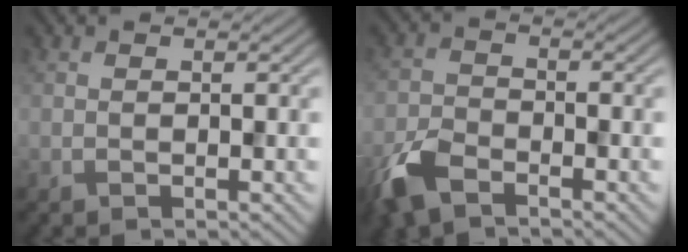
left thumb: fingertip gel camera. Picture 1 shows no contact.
{"total": 5.7, "force": [-4.0, 2.5, 3.1], "torque": [-0.073, -0.008, -0.092]}